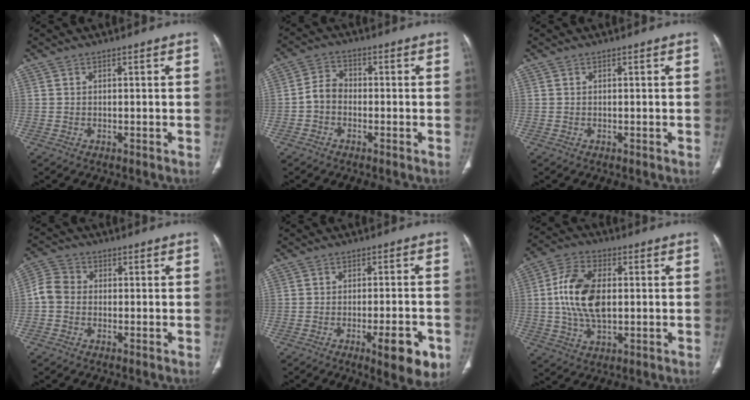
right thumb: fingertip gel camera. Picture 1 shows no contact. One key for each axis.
{"total": 4.2, "fx": -1.2, "fy": 3.2, "fz": 2.4, "tx": -0.035, "ty": 0.017, "tz": -0.034}
{"total": 0.0}
{"total": 4.8, "fx": -0.8, "fy": 4.1, "fz": 2.4, "tx": -0.041, "ty": 0.015, "tz": -0.027}
{"total": 9.2, "fx": -4.0, "fy": 2.5, "fz": 7.9, "tx": -0.098, "ty": 0.006, "tz": -0.050}
{"total": 12.7, "fx": 0.7, "fy": 7.3, "fz": 10.4, "tx": -0.200, "ty": 0.009, "tz": 0.012}